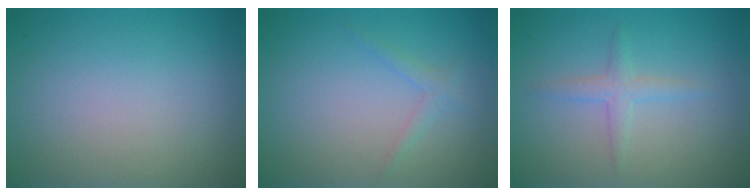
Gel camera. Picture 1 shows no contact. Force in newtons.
{"total": 1.1, "press": 1.1, "slide": 0.0}
{"total": 1.7, "press": 1.7, "slide": 0.1}